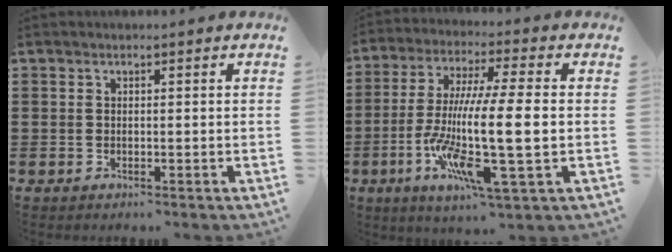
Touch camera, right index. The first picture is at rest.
{"total": 15.5, "force": [-2.9, 1.9, 15.1], "torque": [-0.295, -0.008, -0.057]}